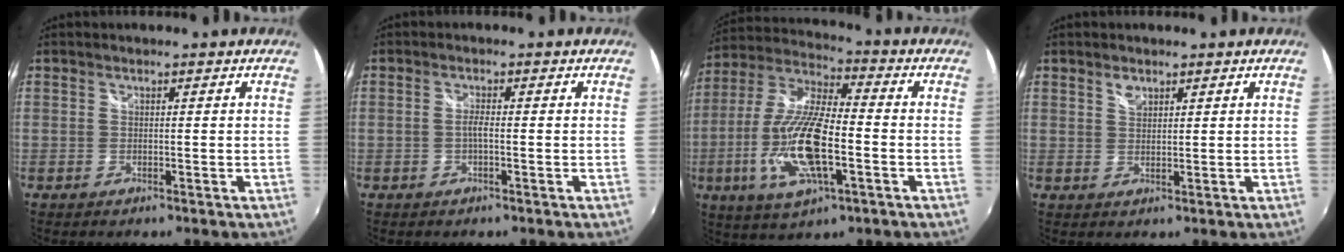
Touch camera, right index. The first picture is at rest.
{"total": 1.5, "force": [-0.4, 0.1, 1.4], "torque": [-0.028, 0.002, -0.011]}
{"total": 17.5, "force": [-4.5, 5.8, 15.8], "torque": [-0.330, -0.011, -0.087]}
{"total": 2.0, "force": [1.4, 1.1, 0.9], "torque": [-0.015, 0.003, 0.024]}